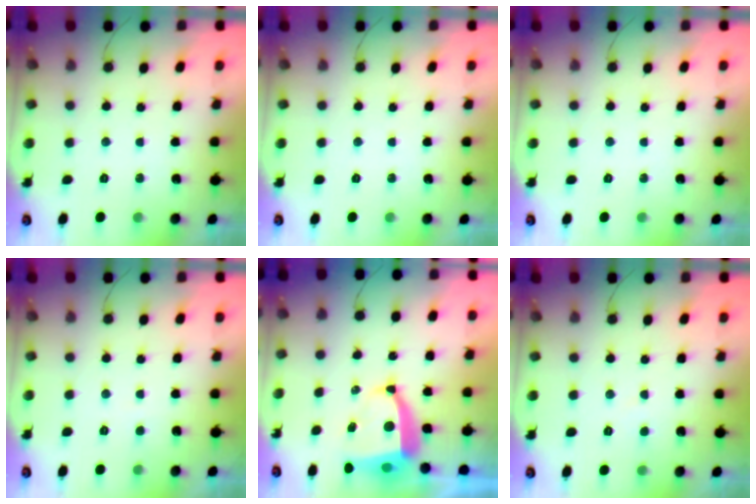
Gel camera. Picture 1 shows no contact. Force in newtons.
{"total": 0.0}
{"total": 0.0}
{"total": 1.4, "press": 1.4, "slide": 0.2}
{"total": 8.3, "press": 8.3, "slide": 1.0}
{"total": 1.4, "press": 1.3, "slide": 0.1}